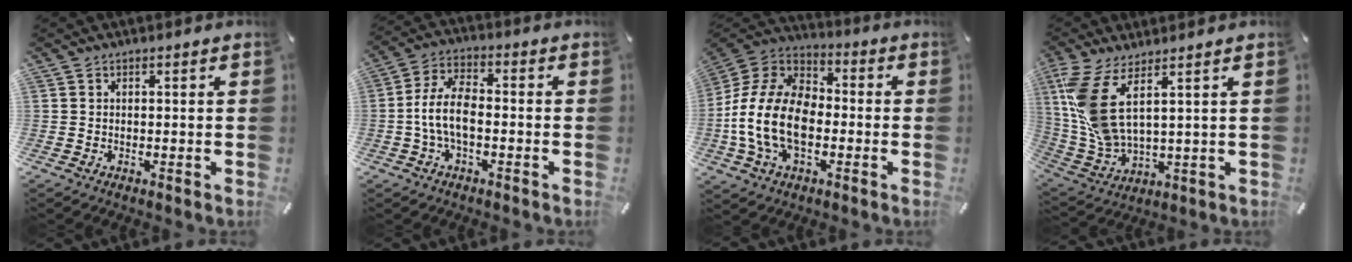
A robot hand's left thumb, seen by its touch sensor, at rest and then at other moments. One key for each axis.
{"total": 8.8, "fx": -2.0, "fy": 4.5, "fz": 7.3, "tx": -0.155, "ty": 0.007, "tz": -0.038}
{"total": 17.5, "fx": -4.6, "fy": 11.8, "fz": 12.0, "tx": -0.263, "ty": 0.029, "tz": -0.084}
{"total": 10.6, "fx": 4.4, "fy": 4.0, "fz": 8.8, "tx": -0.217, "ty": -0.042, "tz": 0.078}